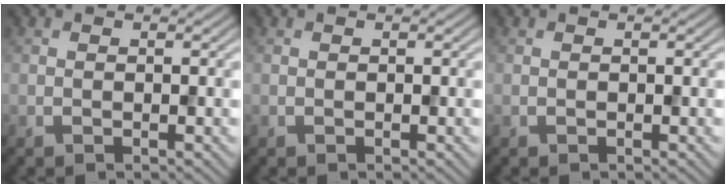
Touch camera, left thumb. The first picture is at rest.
{"total": 0.0}
{"total": 0.0}